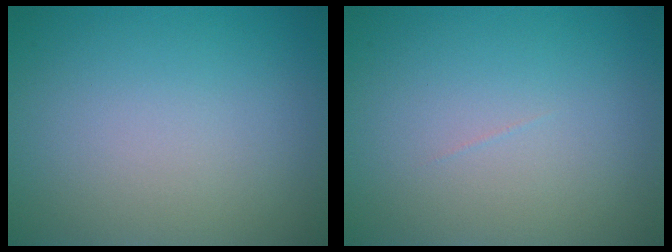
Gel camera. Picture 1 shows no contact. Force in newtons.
{"total": 0.0}